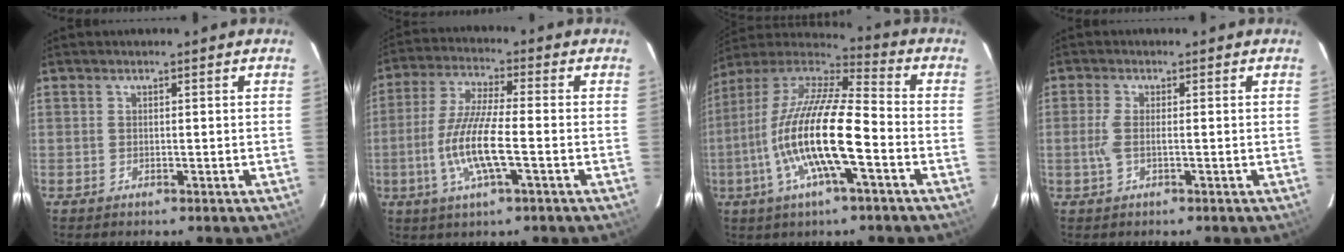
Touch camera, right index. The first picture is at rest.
{"total": 11.5, "force": [-3.1, 1.6, 11.0], "torque": [-0.226, -0.006, -0.060]}
{"total": 19.3, "force": [-5.5, 3.7, 18.1], "torque": [-0.339, -0.017, -0.113]}
{"total": 2.9, "force": [-0.4, 0.5, 2.9], "torque": [-0.061, -0.001, -0.010]}